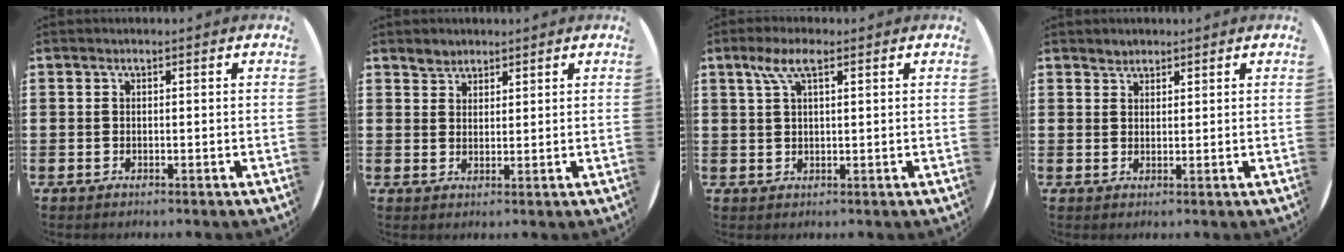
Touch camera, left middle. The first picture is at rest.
{"total": 2.3, "force": [2.0, 1.0, -0.3], "torque": [0.003, 0.003, 0.041]}
{"total": 4.0, "force": [2.3, 1.2, 3.1], "torque": [-0.066, 0.009, 0.038]}
{"total": 1.6, "force": [1.5, 0.6, -0.2], "torque": [0.002, 0.002, 0.030]}